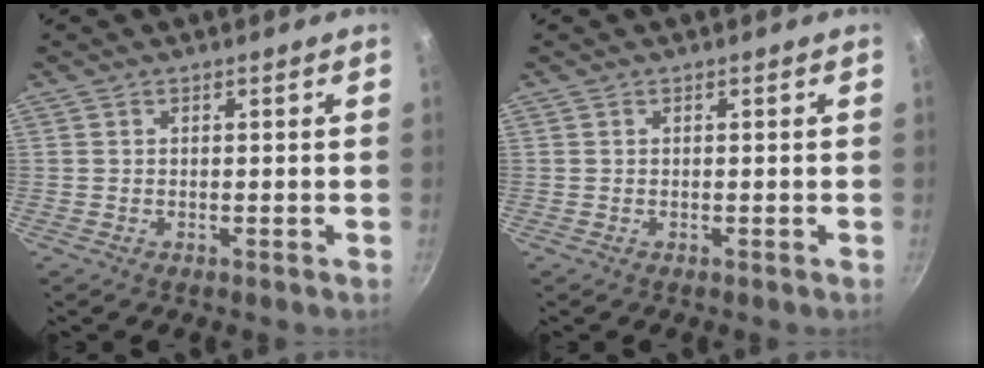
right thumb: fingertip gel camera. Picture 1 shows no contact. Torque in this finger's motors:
{"motor_torque": [0.00, 0.00, 0.00, -0.01, 0.00]}